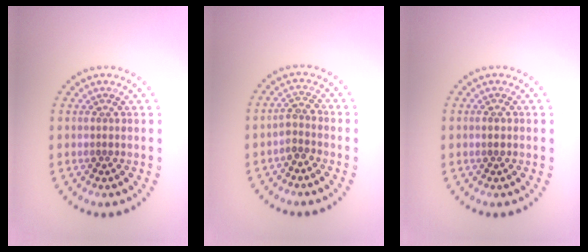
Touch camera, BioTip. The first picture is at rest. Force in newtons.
{"total": 1.7, "press": 1.3, "slide": 1.0}
{"total": 1.1, "press": 1.1, "slide": 0.1}